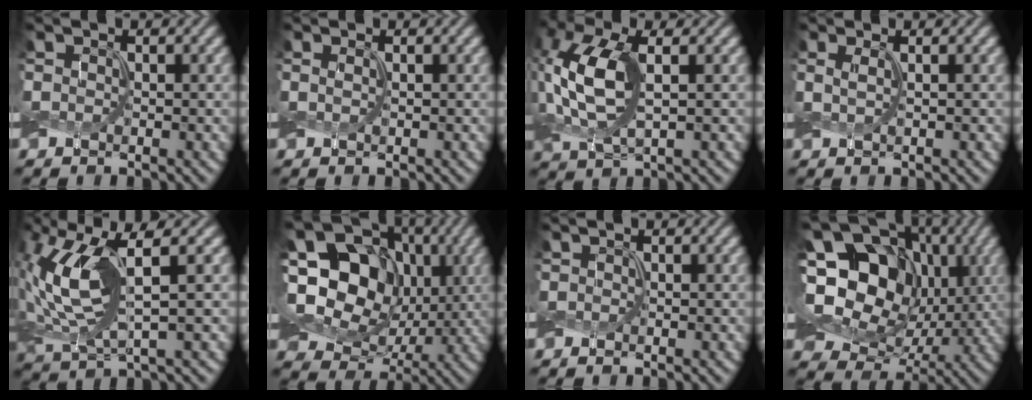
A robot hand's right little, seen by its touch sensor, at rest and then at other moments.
{"total": 0.6, "force": [0.1, 0.3, 0.6], "torque": [-0.013, 0.004, -0.004]}
{"total": 8.0, "force": [0.0, 4.1, 6.8], "torque": [-0.179, 0.006, -0.001]}
{"total": 1.2, "force": [0.0, 0.3, 1.2], "torque": [-0.025, 0.005, -0.005]}
{"total": 8.3, "force": [0.6, 3.2, 7.6], "torque": [-0.189, -0.003, 0.019]}
{"total": 13.9, "force": [0.6, 11.6, 7.6], "torque": [-0.170, 0.019, 0.008]}
{"total": 0.0}
{"total": 15.5, "force": [0.8, 12.9, 8.6], "torque": [-0.179, 0.016, 0.013]}